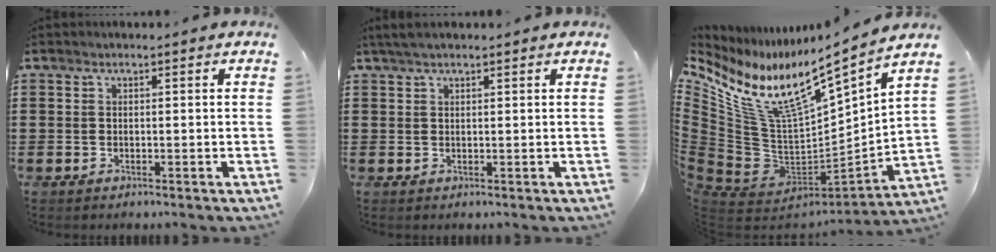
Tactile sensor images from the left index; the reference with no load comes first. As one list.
[{"total": 1.8, "force": [1.3, 0.3, 1.3], "torque": [-0.027, 0.002, 0.023]}, {"total": 12.7, "force": [6.9, 4.0, 9.8], "torque": [-0.237, -0.063, 0.108]}]